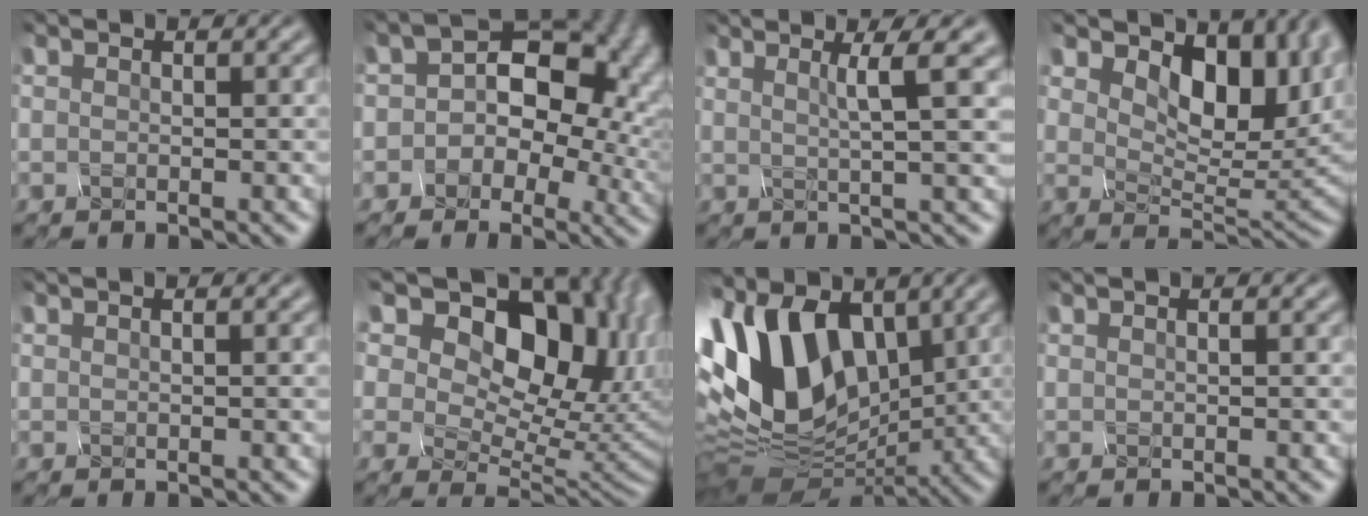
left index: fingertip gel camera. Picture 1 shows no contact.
{"total": 11.4, "force": [0.6, 8.0, 8.1], "torque": [-0.114, -0.013, 0.024]}
{"total": 3.6, "force": [1.4, 0.1, 3.3], "torque": [-0.063, 0.003, 0.037]}
{"total": 8.2, "force": [3.5, 4.6, 5.8], "torque": [-0.105, -0.012, 0.069]}
{"total": 1.6, "force": [0.8, 0.6, 1.2], "torque": [-0.002, 0.011, -0.003]}
{"total": 15.0, "force": [6.3, 9.6, 9.6], "torque": [-0.168, 0.039, 0.111]}
{"total": 13.4, "force": [1.7, 8.6, 10.1], "torque": [-0.238, 0.015, 0.027]}
{"total": 1.8, "force": [1.0, 0.7, 1.3], "torque": [-0.003, 0.015, -0.004]}